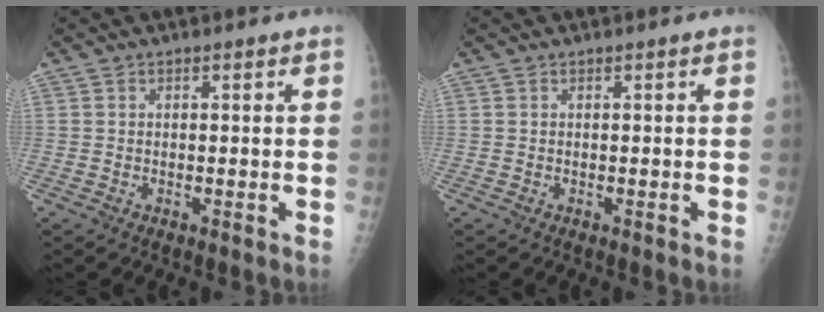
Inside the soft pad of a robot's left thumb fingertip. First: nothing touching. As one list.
[{"total": 0.0}]